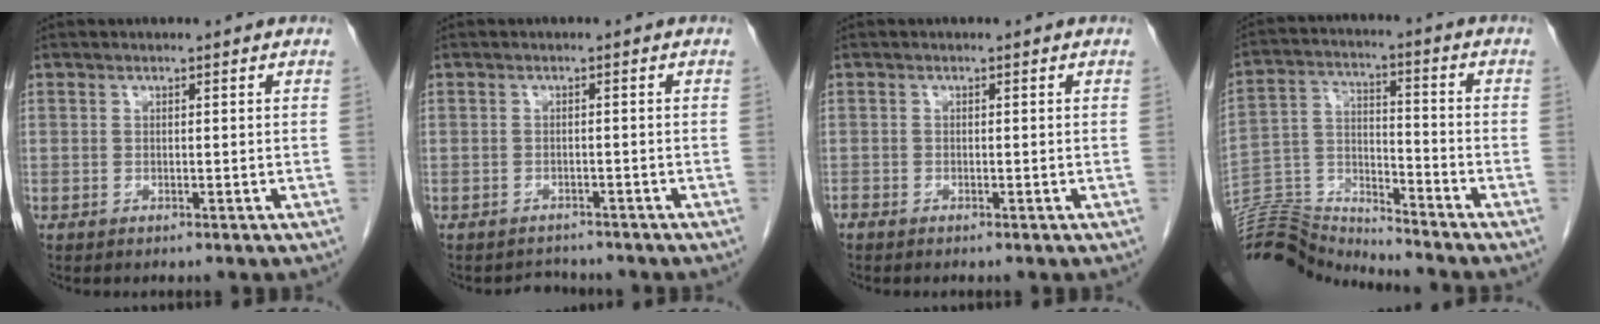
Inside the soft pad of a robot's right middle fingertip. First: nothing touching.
{"total": 2.3, "force": [-2.1, 0.9, -0.4], "torque": [0.002, -0.003, -0.032]}
{"total": 1.1, "force": [-1.0, 0.3, 0.1], "torque": [-0.005, -0.002, -0.021]}
{"total": 13.6, "force": [-13.6, -0.5, 0.5], "torque": [-0.015, 0.037, -0.254]}